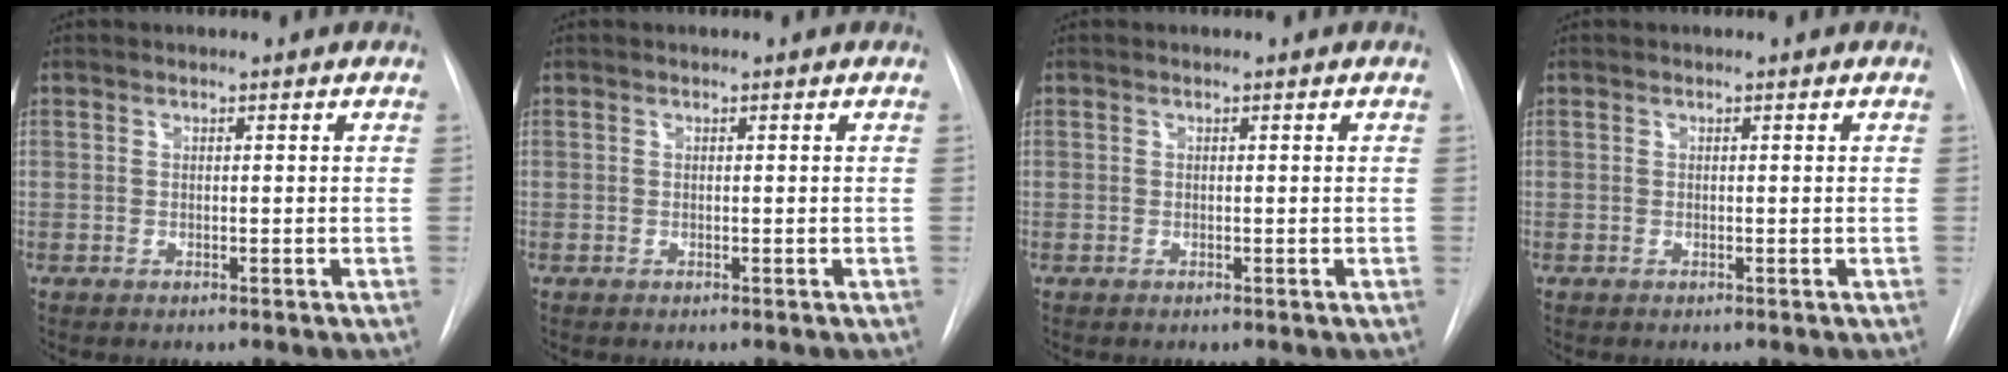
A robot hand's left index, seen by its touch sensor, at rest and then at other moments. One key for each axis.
{"total": 0.0}
{"total": 0.0}
{"total": 0.0}